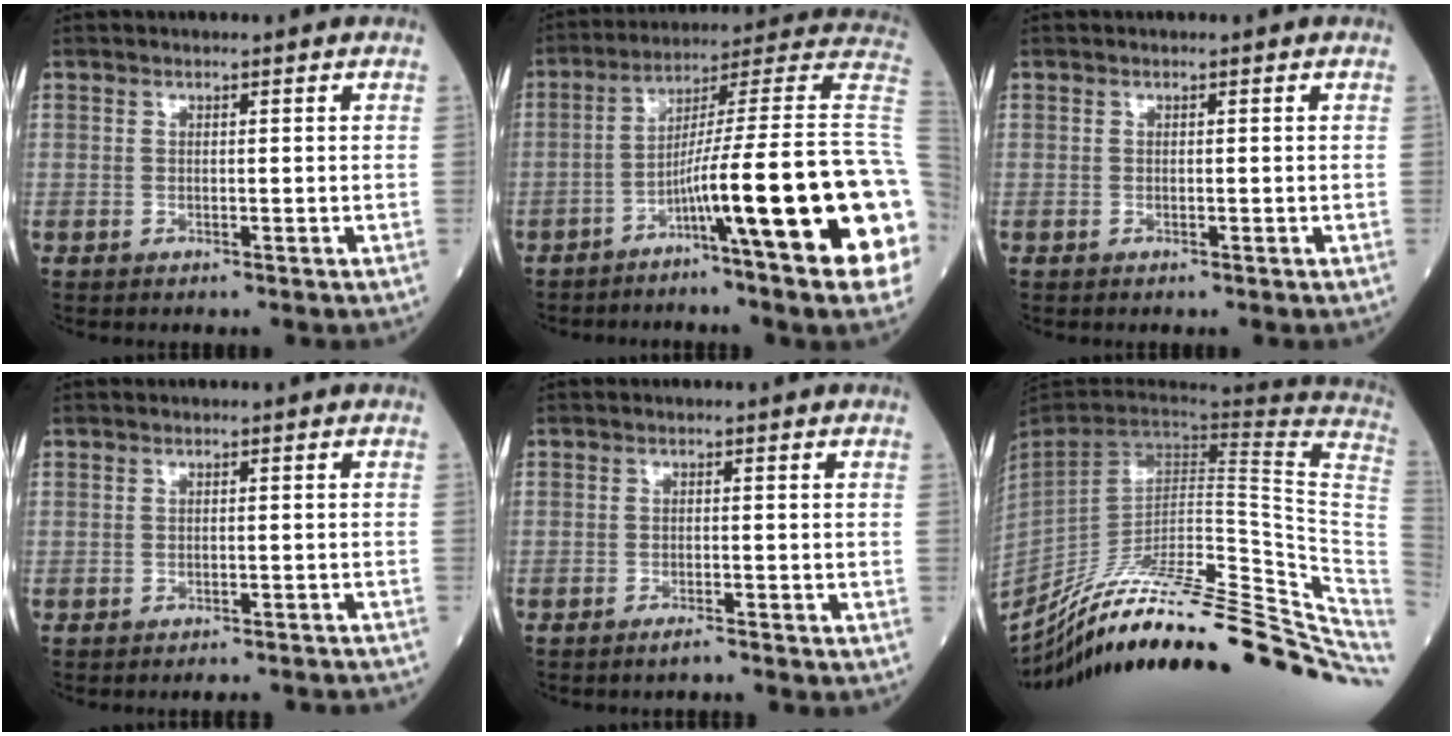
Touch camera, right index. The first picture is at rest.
{"total": 23.6, "force": [-6.9, -0.7, 22.6], "torque": [-0.257, 0.005, -0.116]}
{"total": 0.0}
{"total": 6.4, "force": [-6.1, 1.1, 1.4], "torque": [-0.008, 0.002, -0.063]}
{"total": 1.6, "force": [-1.5, -0.1, 0.6], "torque": [-0.014, -0.001, -0.021]}
{"total": 35.6, "force": [-28.3, 5.4, 20.9], "torque": [-0.230, -0.036, -0.402]}